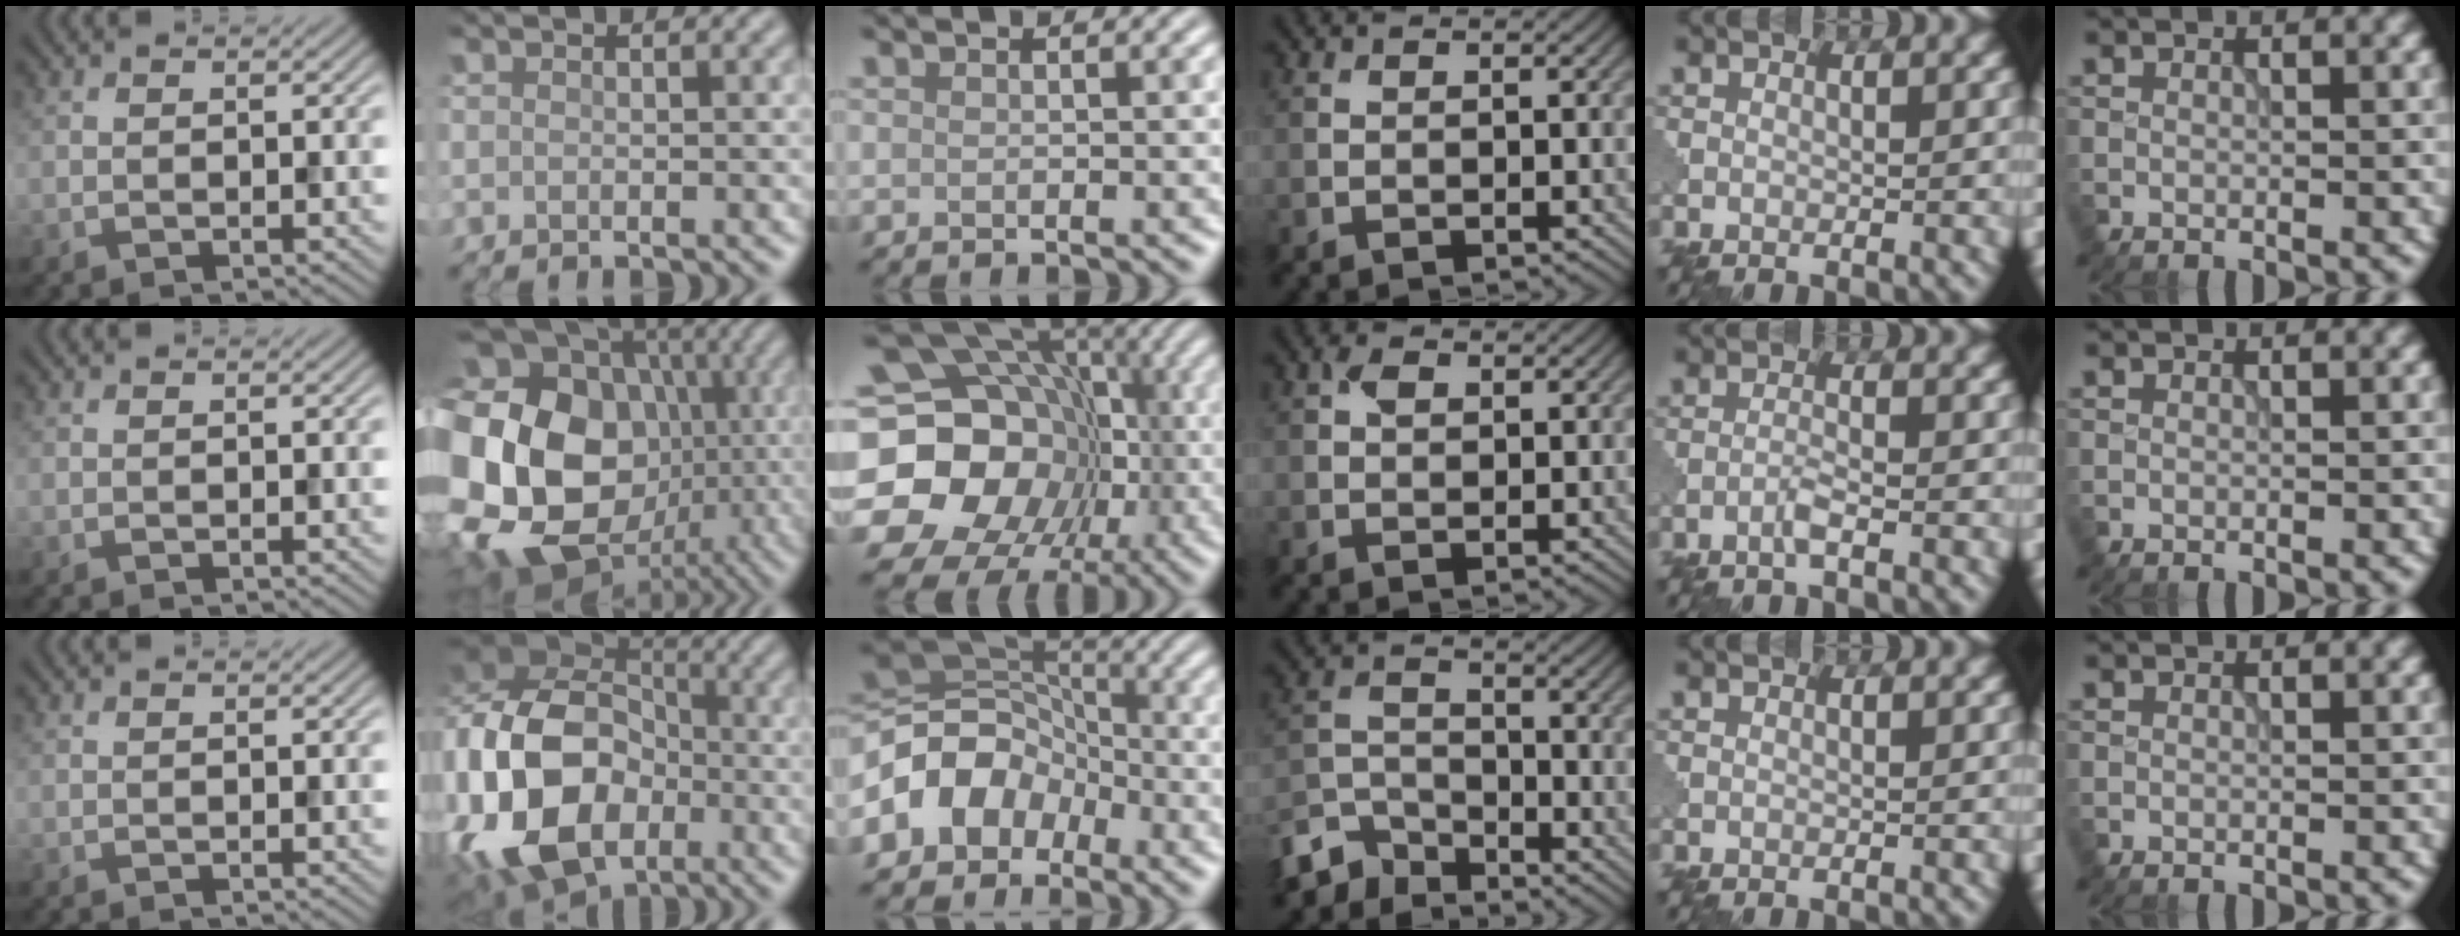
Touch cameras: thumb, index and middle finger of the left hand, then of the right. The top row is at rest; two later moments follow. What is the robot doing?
{"motion": "assemble", "object": "puzzle pieces"}